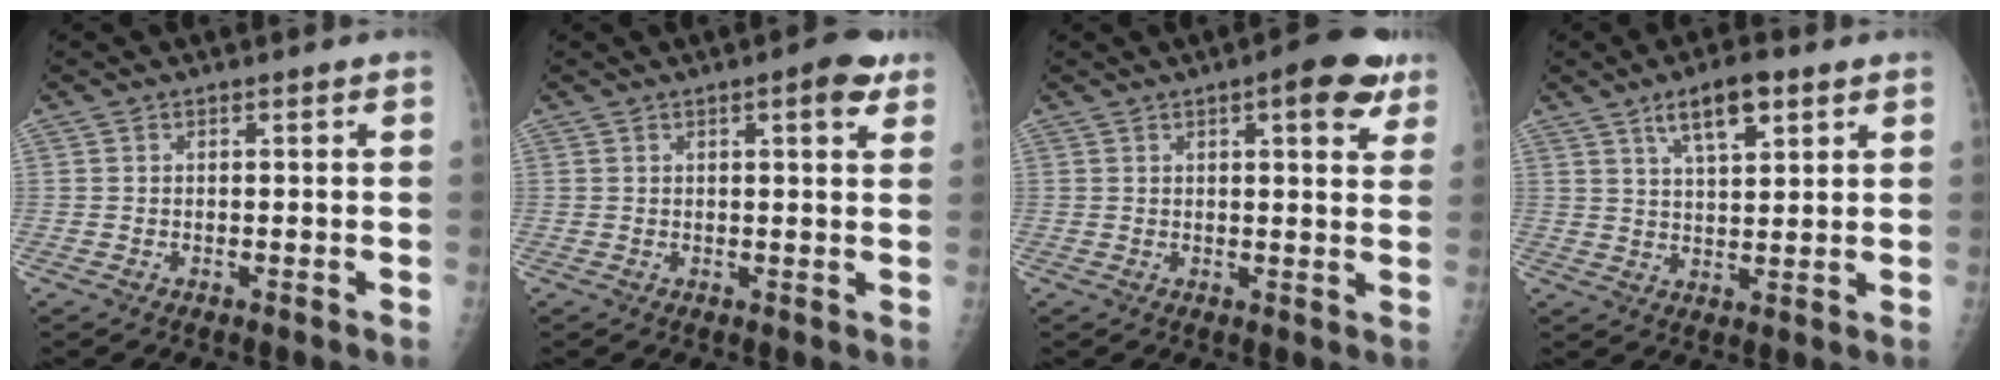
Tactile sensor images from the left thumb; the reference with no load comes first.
{"total": 4.7, "force": [2.5, 1.5, 3.7], "torque": [-0.037, -0.006, 0.024]}
{"total": 8.4, "force": [4.3, 2.9, 6.6], "torque": [-0.059, -0.012, 0.047]}
{"total": 8.1, "force": [4.6, 3.0, 6.0], "torque": [-0.083, -0.018, 0.079]}